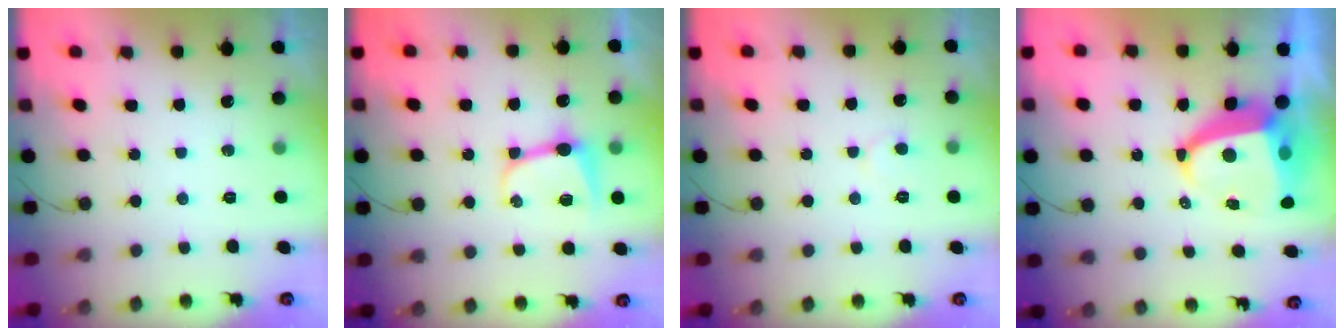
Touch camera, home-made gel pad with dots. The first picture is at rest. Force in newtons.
{"total": 8.5, "press": 8.4, "slide": 0.8}
{"total": 4.4, "press": 4.3, "slide": 0.5}
{"total": 10.5, "press": 10.4, "slide": 1.4}